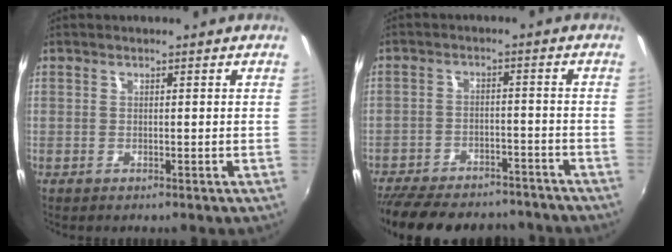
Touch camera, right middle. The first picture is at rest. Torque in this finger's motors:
{"motor_torque": [1.11, -1.03, 0.29, 0.08]}